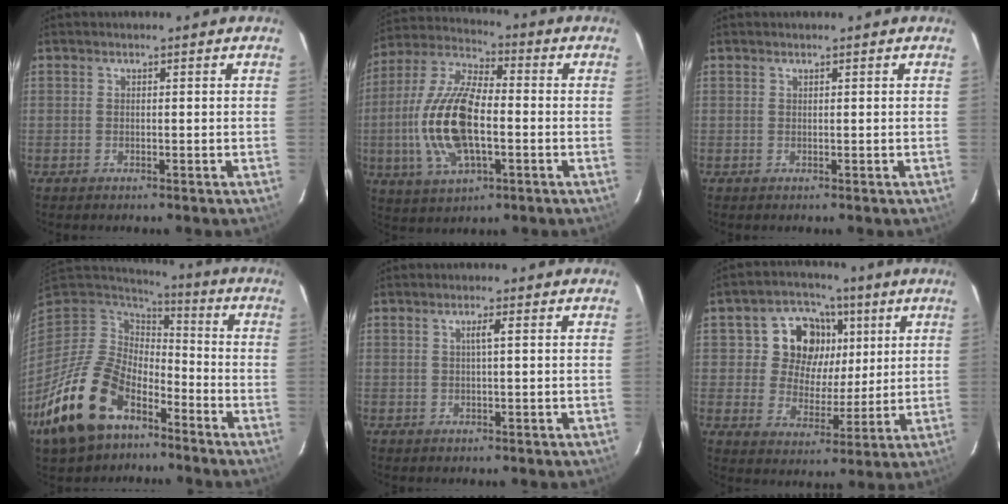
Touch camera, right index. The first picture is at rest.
{"total": 17.6, "force": [-2.7, 7.8, 15.6], "torque": [-0.329, 0.002, -0.052]}
{"total": 0.0}
{"total": 20.1, "force": [-11.4, 11.7, 11.7], "torque": [-0.257, -0.017, -0.197]}
{"total": 1.6, "force": [0.4, -0.3, 1.5], "torque": [-0.028, 0.002, 0.006]}
{"total": 11.6, "force": [3.8, 10.0, 4.5], "torque": [-0.097, 0.016, 0.061]}